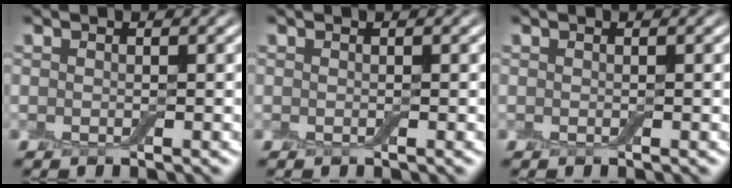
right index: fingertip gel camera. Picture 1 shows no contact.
{"total": 0.0}
{"total": 0.0}